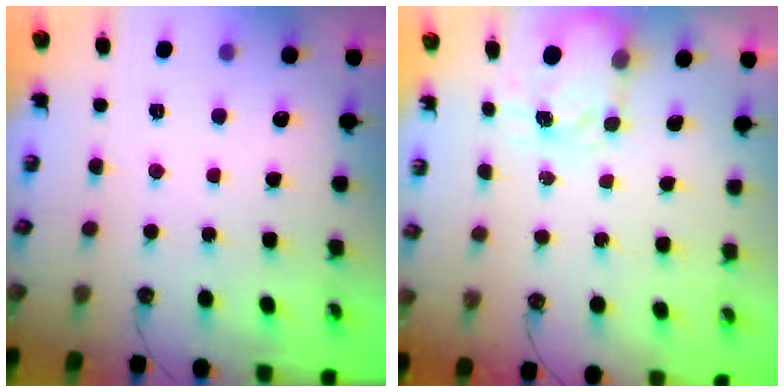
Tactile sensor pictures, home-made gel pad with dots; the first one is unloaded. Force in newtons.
{"total": 3.8, "press": 3.8, "slide": 0.5}